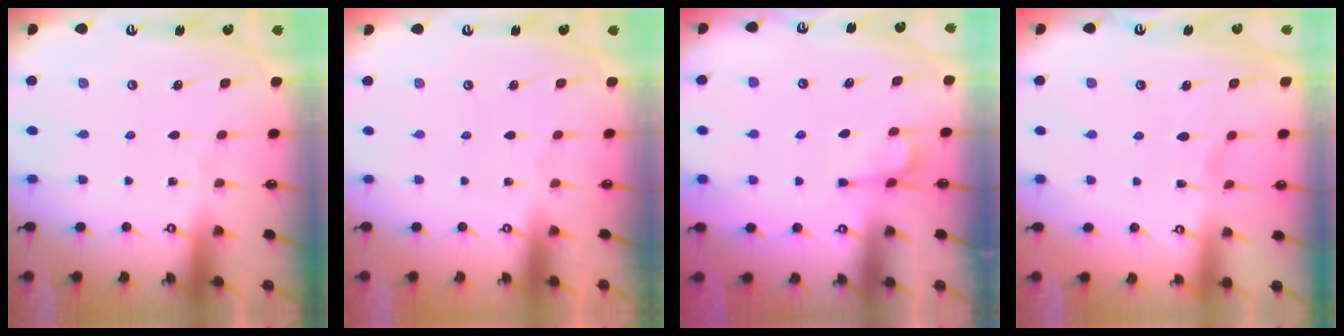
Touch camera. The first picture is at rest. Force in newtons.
{"total": 1.5, "press": 1.4, "slide": 0.6}
{"total": 1.9, "press": 1.4, "slide": 1.2}
{"total": 1.4, "press": 0.9, "slide": 1.1}